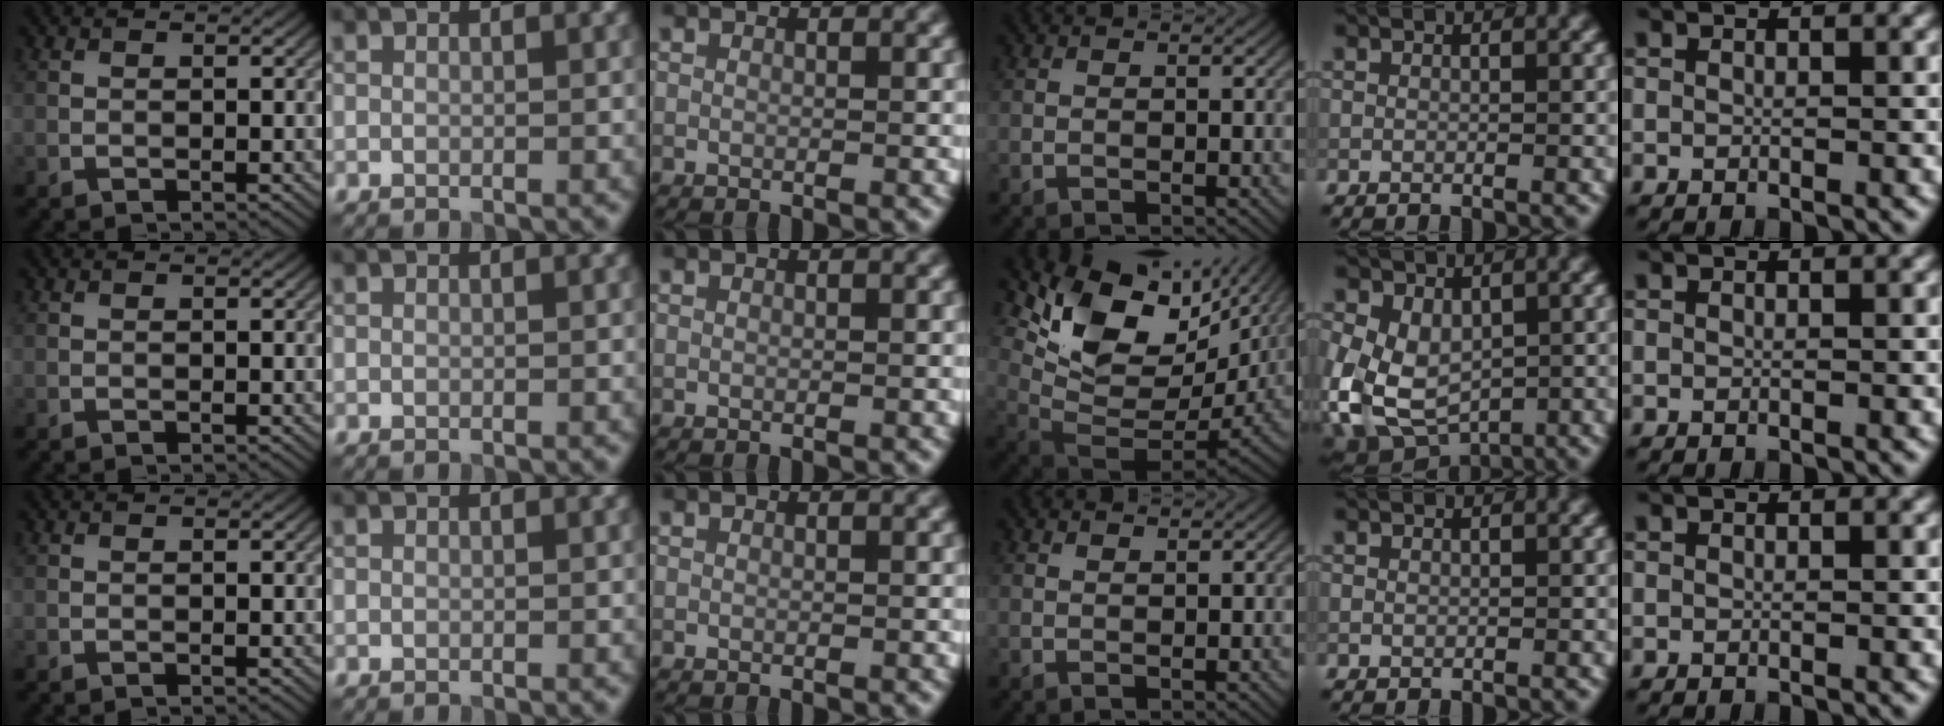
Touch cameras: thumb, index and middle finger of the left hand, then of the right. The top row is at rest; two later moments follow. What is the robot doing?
{"motion": "lift_and_place", "object": "coin"}